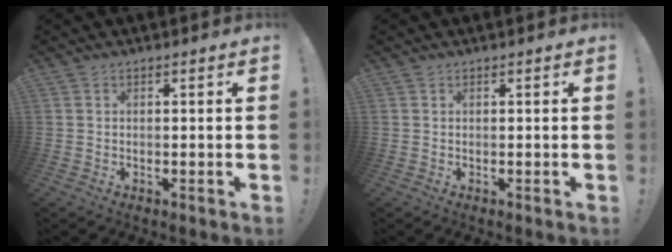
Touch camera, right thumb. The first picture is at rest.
{"total": 0.0}